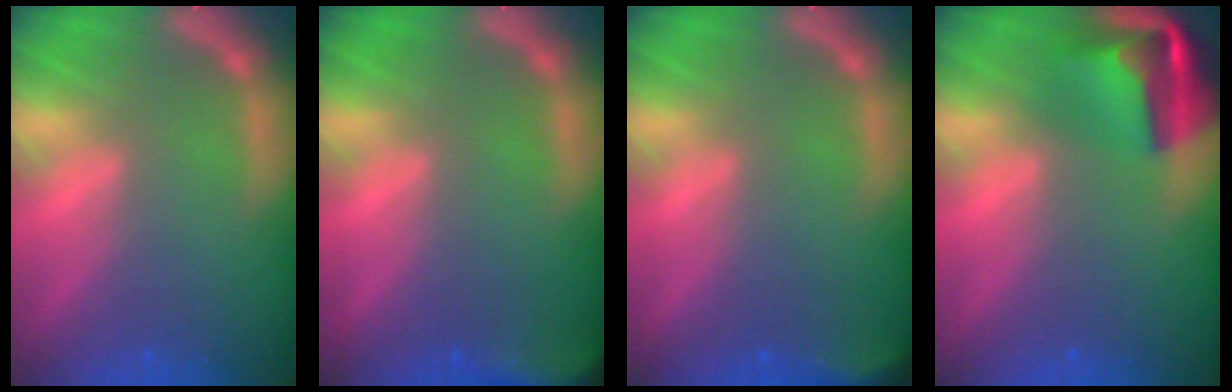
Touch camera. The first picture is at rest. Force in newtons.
{"total": 6.0}
{"total": 2.9}
{"total": 7.4}